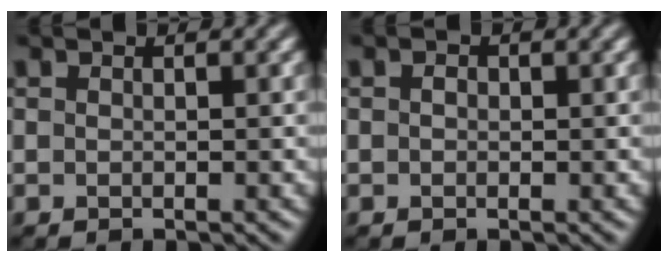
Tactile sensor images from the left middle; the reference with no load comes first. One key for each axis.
{"total": 0.7, "fx": 0.1, "fy": 0.6, "fz": 0.4, "tx": -0.006, "ty": -0.003, "tz": -0.002}